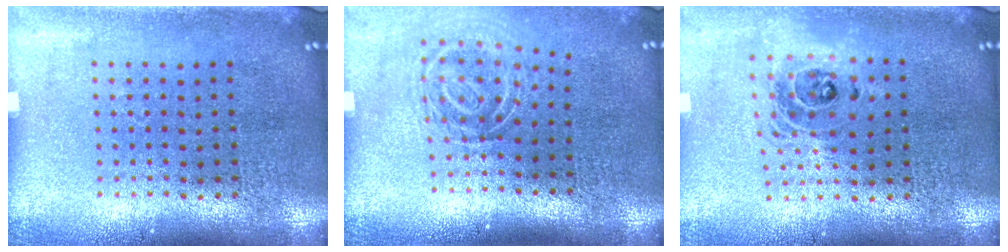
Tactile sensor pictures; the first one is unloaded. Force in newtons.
{"total": 1.8, "press": 1.2, "slide": 1.4}
{"total": 1.5, "press": 1.2, "slide": 0.8}